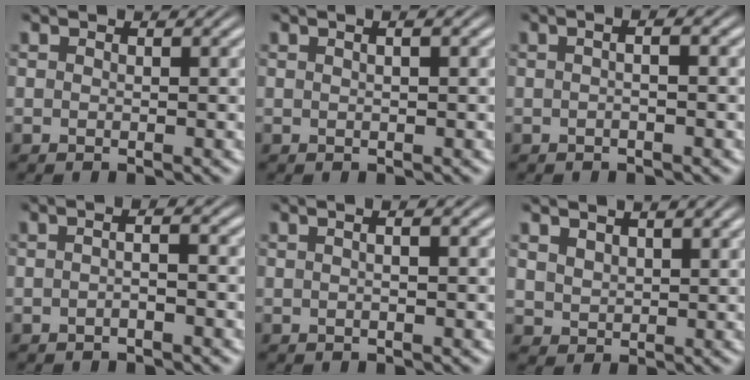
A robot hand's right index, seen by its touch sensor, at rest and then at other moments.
{"total": 1.1, "force": [0.2, -0.1, 1.1], "torque": [-0.008, 0.007, 0.002]}
{"total": 1.8, "force": [-0.2, 0.3, 1.7], "torque": [-0.020, 0.011, -0.010]}
{"total": 1.8, "force": [-0.8, 0.3, 1.5], "torque": [-0.018, 0.005, -0.019]}
{"total": 1.4, "force": [0.0, 0.1, 1.4], "torque": [-0.016, 0.007, -0.003]}
{"total": 1.9, "force": [1.5, 1.0, 0.5], "torque": [-0.009, -0.004, 0.041]}